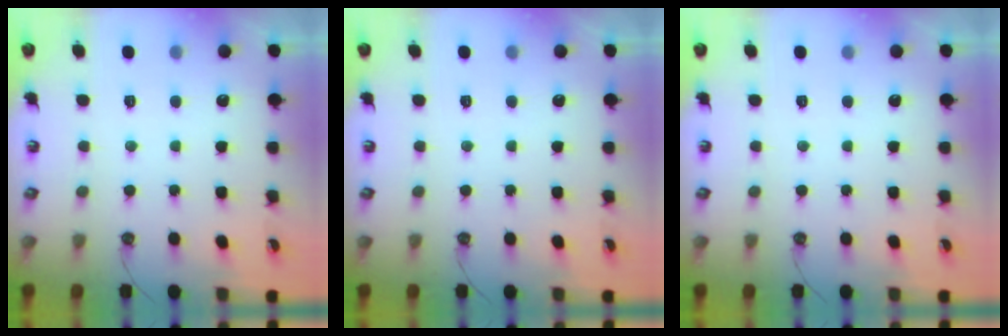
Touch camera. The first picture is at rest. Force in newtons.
{"total": 0.0}
{"total": 0.0}